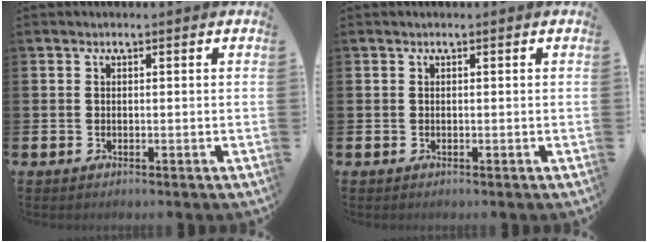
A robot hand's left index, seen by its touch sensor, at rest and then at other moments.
{"total": 0.0}